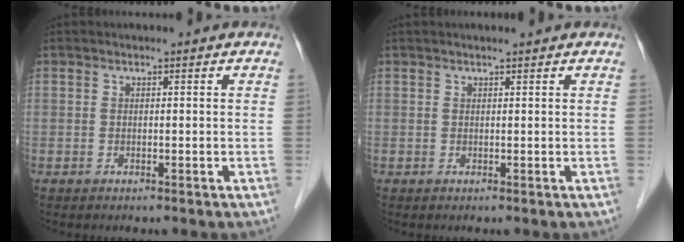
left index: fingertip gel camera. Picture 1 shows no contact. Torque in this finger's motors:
{"motor_torque": [0.27, -0.30, 0.06, -0.01]}